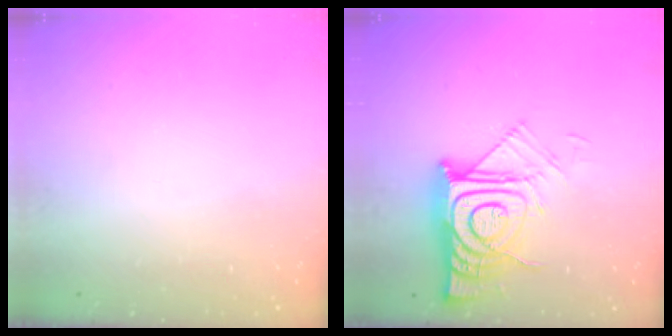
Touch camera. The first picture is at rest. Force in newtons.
{"total": 14.2, "press": 14.2, "slide": 1.1}